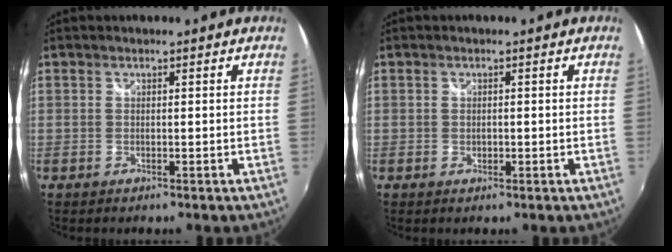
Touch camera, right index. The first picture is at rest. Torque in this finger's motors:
{"motor_torque": [-0.13, 0.07, 0.00, 0.00]}